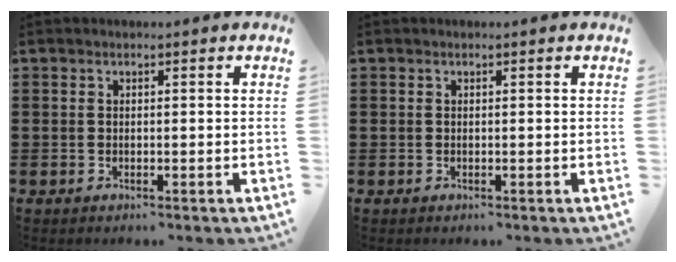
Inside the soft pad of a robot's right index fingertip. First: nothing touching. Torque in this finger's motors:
{"motor_torque": [-0.20, 0.20, 0.00, 0.00]}